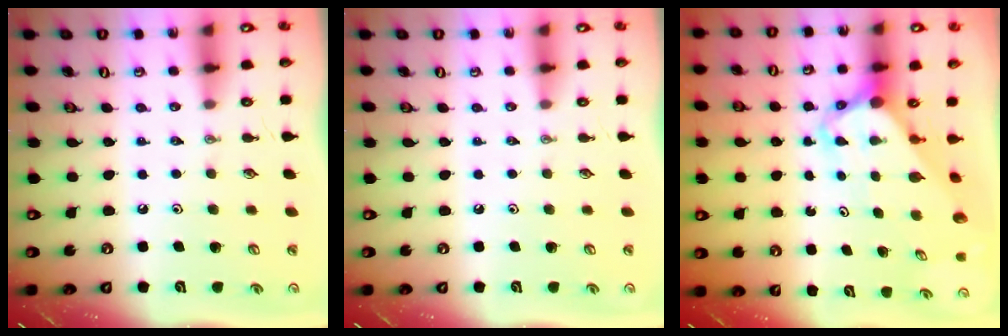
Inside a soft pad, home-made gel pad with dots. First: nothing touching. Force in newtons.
{"total": 0.0}
{"total": 6.1, "press": 6.1, "slide": 0.3}